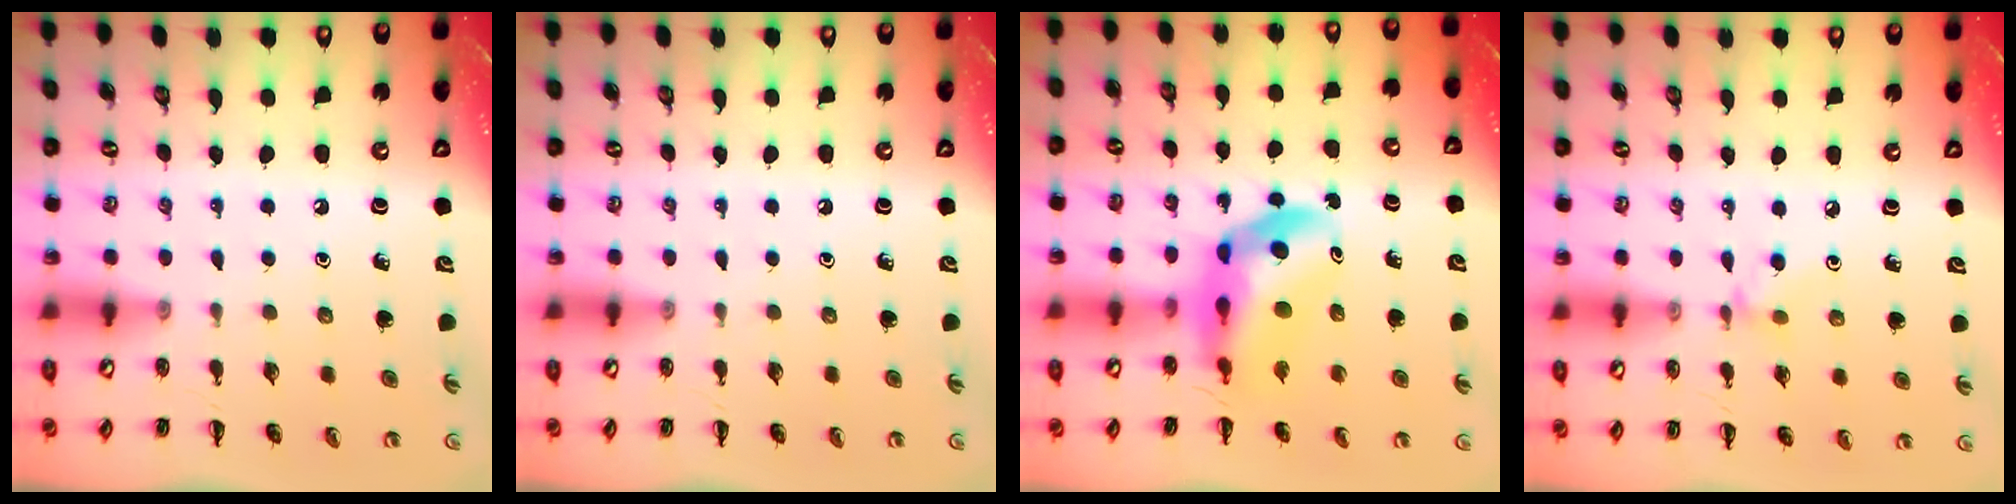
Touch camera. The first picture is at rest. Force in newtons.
{"total": 0.0}
{"total": 12.4, "press": 11.7, "slide": 4.0}
{"total": 4.3, "press": 4.0, "slide": 1.5}